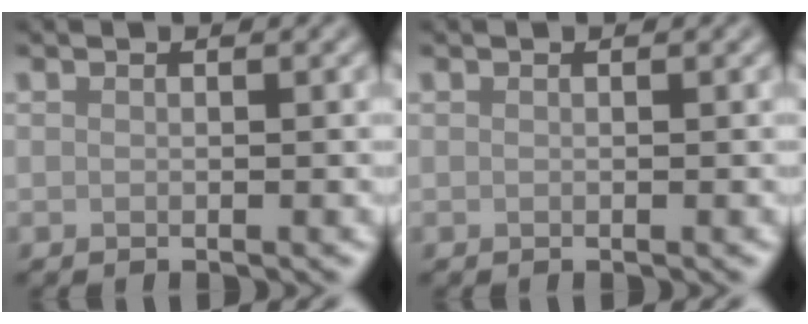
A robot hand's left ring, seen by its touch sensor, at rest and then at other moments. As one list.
[{"total": 0.0}]